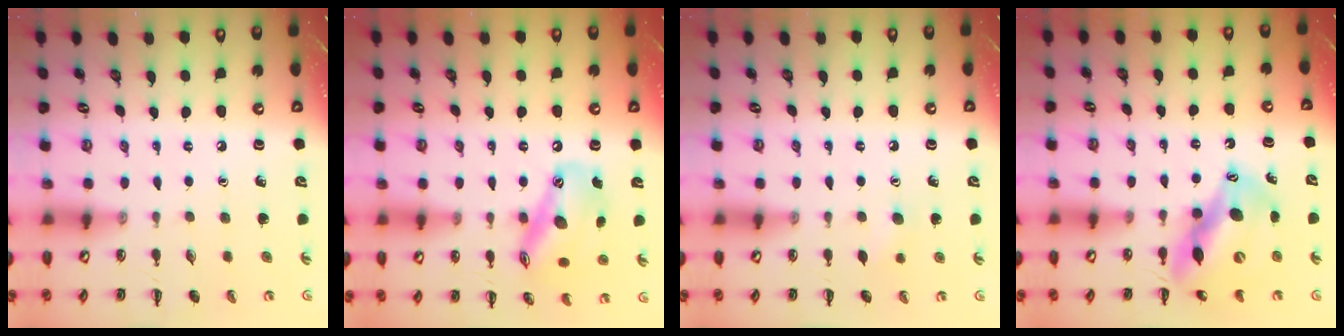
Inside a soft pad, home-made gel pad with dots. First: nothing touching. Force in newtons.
{"total": 15.2, "press": 14.7, "slide": 3.6}
{"total": 5.0, "press": 4.9, "slide": 1.3}
{"total": 14.5, "press": 14.0, "slide": 3.7}